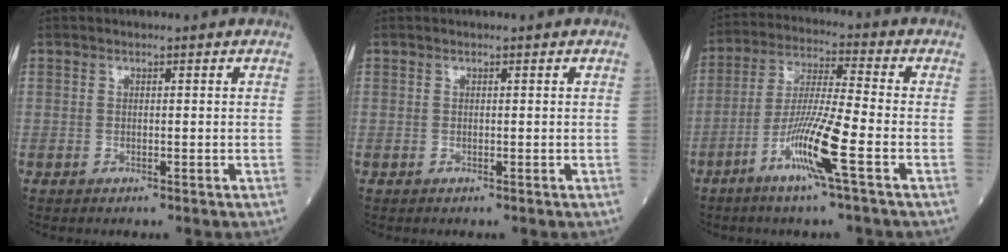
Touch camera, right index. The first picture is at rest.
{"total": 0.0}
{"total": 10.5, "force": [-4.6, -0.8, 9.4], "torque": [-0.184, -0.009, -0.091]}